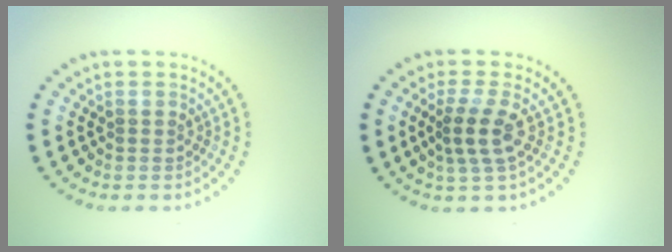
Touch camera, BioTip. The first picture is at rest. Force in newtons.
{"total": 2.6, "press": 2.1, "slide": 1.6}